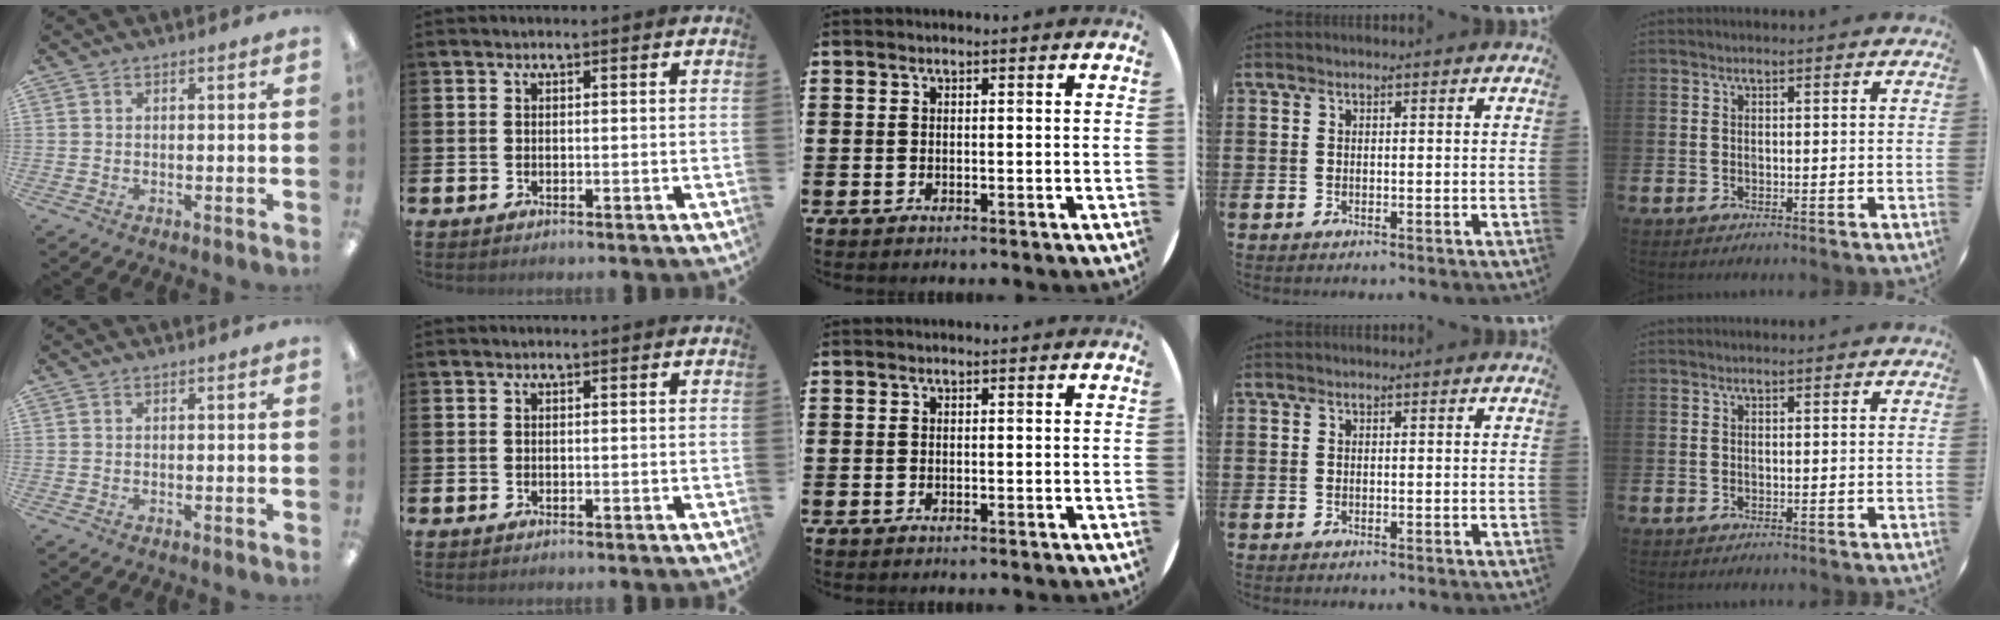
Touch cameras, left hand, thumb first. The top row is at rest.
{}